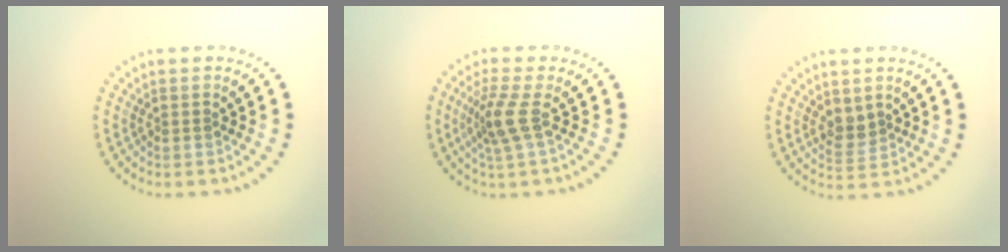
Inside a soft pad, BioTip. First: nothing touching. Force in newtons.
{"total": 2.8, "press": 2.0, "slide": 1.9}
{"total": 1.8, "press": 1.5, "slide": 0.9}